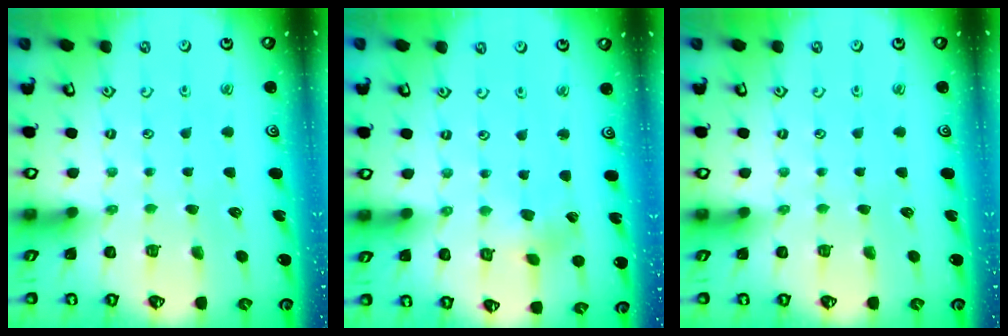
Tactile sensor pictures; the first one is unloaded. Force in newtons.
{"total": 2.5, "press": 2.4, "slide": 0.6}
{"total": 0.0}